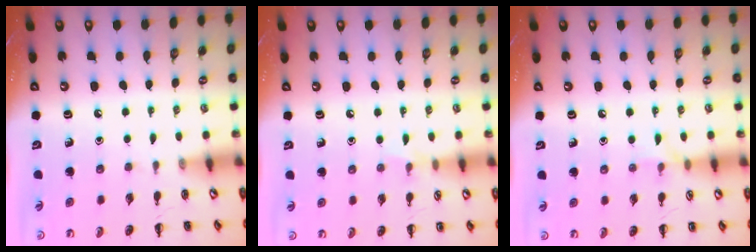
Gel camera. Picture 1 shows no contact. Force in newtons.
{"total": 4.4, "press": 4.1, "slide": 1.7}
{"total": 5.4, "press": 5.2, "slide": 1.5}